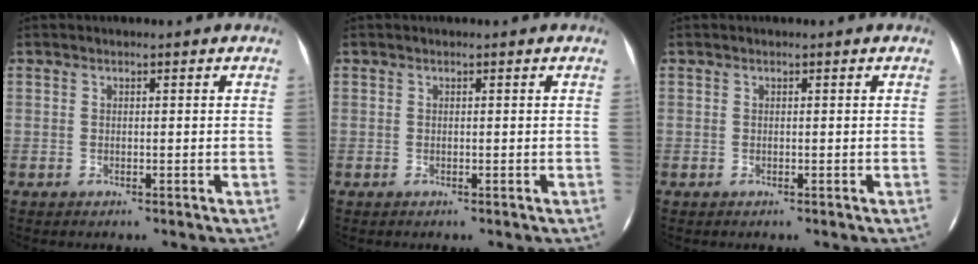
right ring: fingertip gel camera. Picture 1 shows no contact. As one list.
[{"total": 0.0}, {"total": 0.0}]